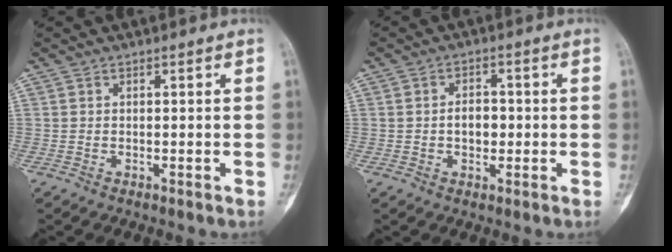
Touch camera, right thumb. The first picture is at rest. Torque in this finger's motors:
{"motor_torque": [0.30, 0.62, 0.29, -0.57, 0.11]}